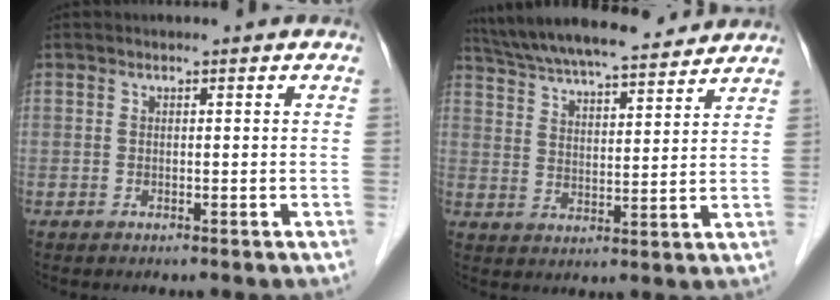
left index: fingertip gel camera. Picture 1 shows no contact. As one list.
[{"total": 19.4, "force": [17.7, 2.9, 7.6], "torque": [-0.134, 0.031, 0.267]}]